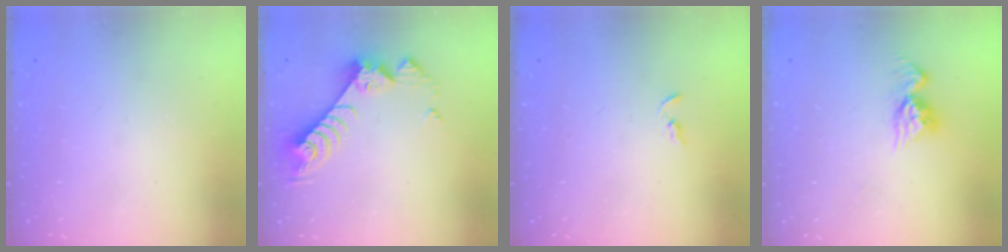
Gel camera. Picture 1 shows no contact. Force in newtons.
{"total": 9.6, "press": 9.5, "slide": 0.7}
{"total": 2.4, "press": 2.3, "slide": 0.2}
{"total": 9.4, "press": 9.4, "slide": 0.9}